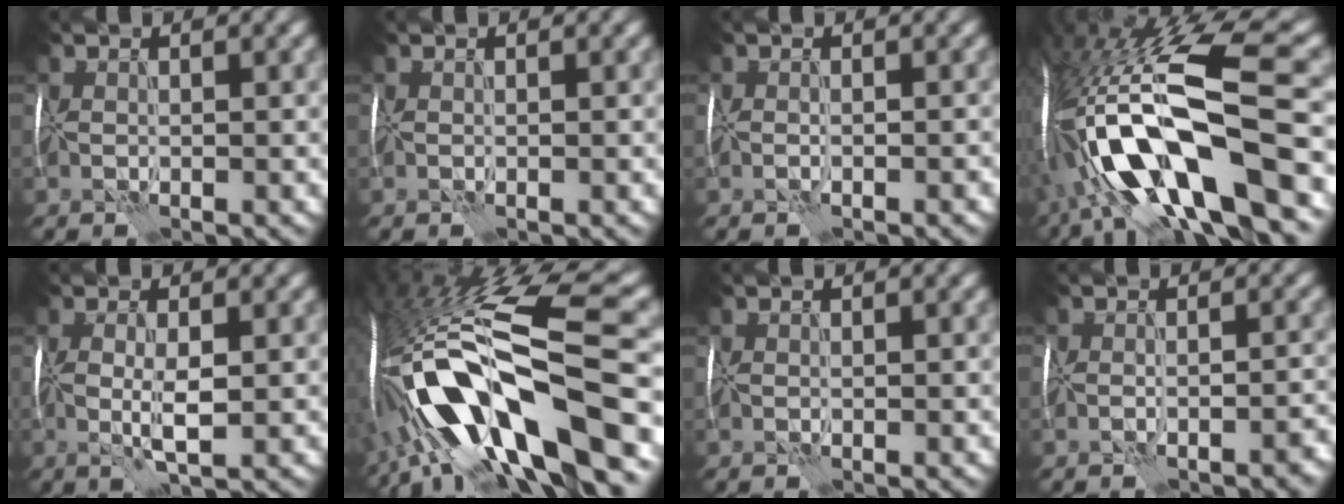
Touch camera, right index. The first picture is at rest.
{"total": 0.0}
{"total": 0.8, "force": [-0.5, 0.4, 0.5], "torque": [-0.006, 0.002, -0.007]}
{"total": 17.0, "force": [-4.7, 5.6, 15.4], "torque": [-0.285, 0.013, -0.083]}
{"total": 3.0, "force": [0.0, 0.6, 2.9], "torque": [-0.060, -0.002, 0.001]}
{"total": 18.3, "force": [-6.2, 6.2, 16.1], "torque": [-0.291, 0.020, -0.116]}
{"total": 0.0}
{"total": 1.8, "force": [-1.6, 0.4, 0.9], "torque": [-0.009, 0.005, -0.023]}